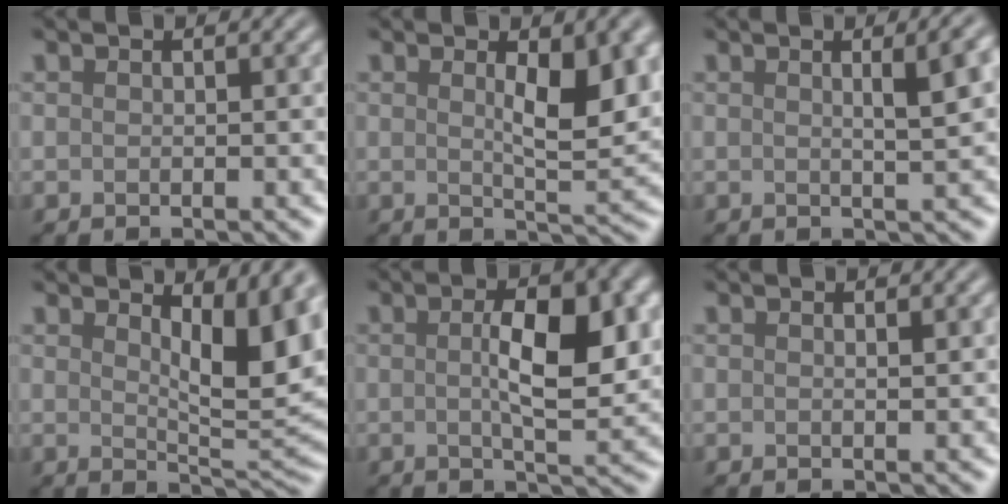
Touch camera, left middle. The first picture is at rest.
{"total": 5.4, "force": [1.2, 1.5, 5.1], "torque": [-0.079, -0.004, 0.023]}
{"total": 4.6, "force": [1.2, 1.3, 4.2], "torque": [-0.037, 0.013, 0.012]}
{"total": 6.3, "force": [2.2, 2.1, 5.6], "torque": [-0.077, -0.015, 0.039]}
{"total": 6.6, "force": [0.8, 2.0, 6.3], "torque": [-0.099, 0.002, 0.011]}
{"total": 0.6, "force": [0.2, 0.1, 0.5], "torque": [-0.007, 0.001, 0.003]}